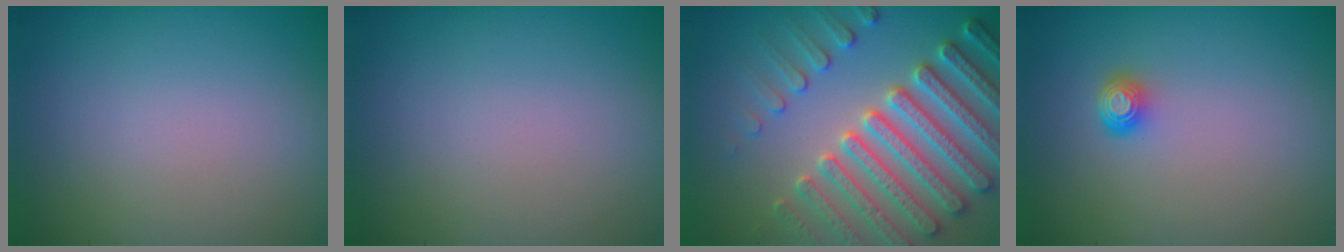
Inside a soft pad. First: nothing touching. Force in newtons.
{"total": 0.0}
{"total": 7.5, "press": 7.2, "slide": 2.0}
{"total": 1.5, "press": 1.2, "slide": 0.9}